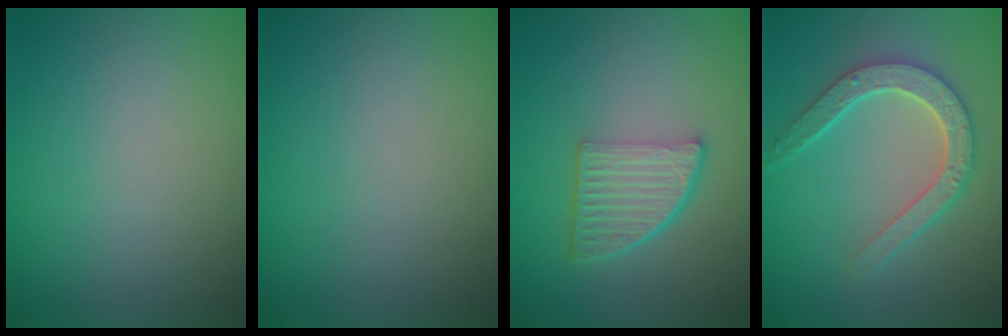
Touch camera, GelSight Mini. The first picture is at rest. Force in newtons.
{"total": 0.0}
{"total": 4.8, "press": 3.4, "slide": 3.4}
{"total": 4.7, "press": 3.8, "slide": 2.8}